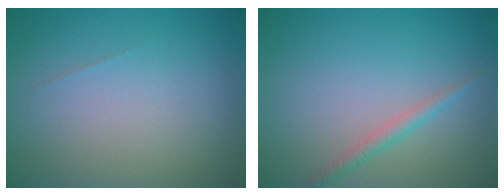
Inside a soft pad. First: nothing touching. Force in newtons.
{"total": 1.4, "press": 1.4, "slide": 0.0}